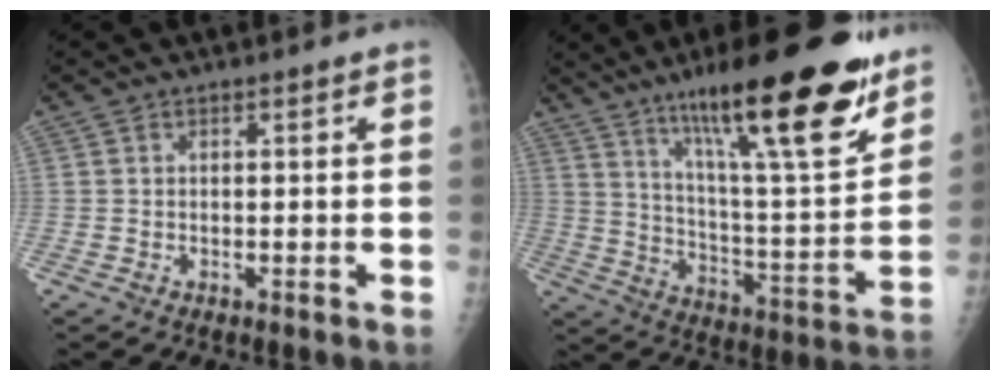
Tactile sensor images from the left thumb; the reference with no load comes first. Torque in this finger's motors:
{"motor_torque": [1.32, -0.11, 1.47, -1.31, 0.46]}